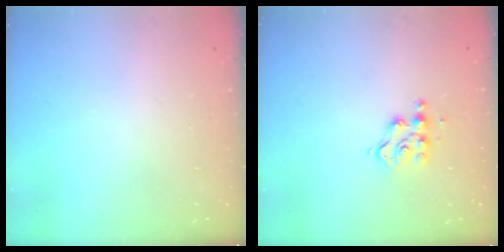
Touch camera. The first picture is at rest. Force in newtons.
{"total": 7.7, "press": 7.7, "slide": 0.4}